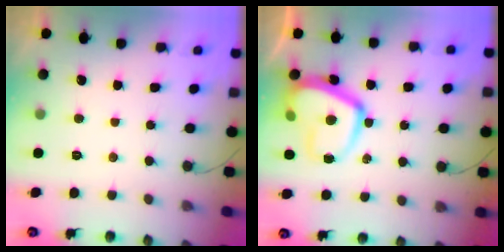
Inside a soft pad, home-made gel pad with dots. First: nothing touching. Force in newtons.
{"total": 14.8, "press": 14.8, "slide": 1.2}